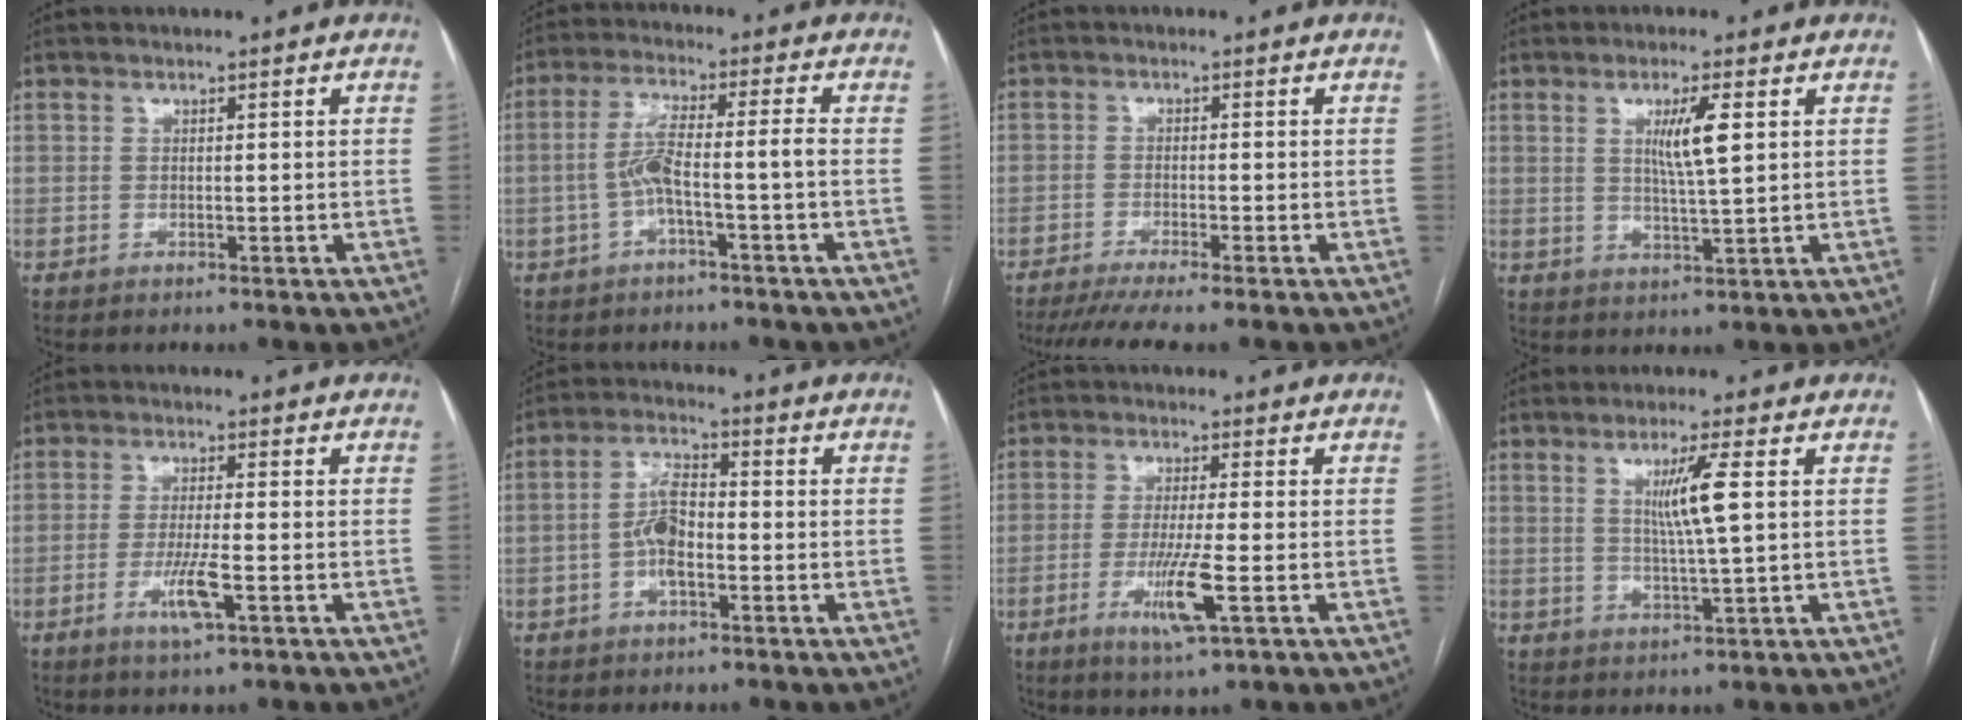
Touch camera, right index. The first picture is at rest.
{"total": 6.0, "force": [-1.8, -0.2, 5.7], "torque": [-0.117, 0.024, -0.031]}
{"total": 8.6, "force": [-7.0, -0.5, 4.8], "torque": [-0.061, -0.018, -0.110]}
{"total": 5.6, "force": [1.6, 0.1, 5.4], "torque": [-0.098, -0.004, 0.030]}
{"total": 5.4, "force": [-2.2, 0.3, 4.9], "torque": [-0.098, -0.010, -0.039]}
{"total": 6.0, "force": [-1.3, 2.3, 5.4], "torque": [-0.113, 0.012, -0.030]}
{"total": 7.4, "force": [-2.5, -0.1, 6.9], "torque": [-0.134, -0.020, -0.044]}
{"total": 5.9, "force": [1.5, -0.7, 5.6], "torque": [-0.104, -0.005, 0.029]}